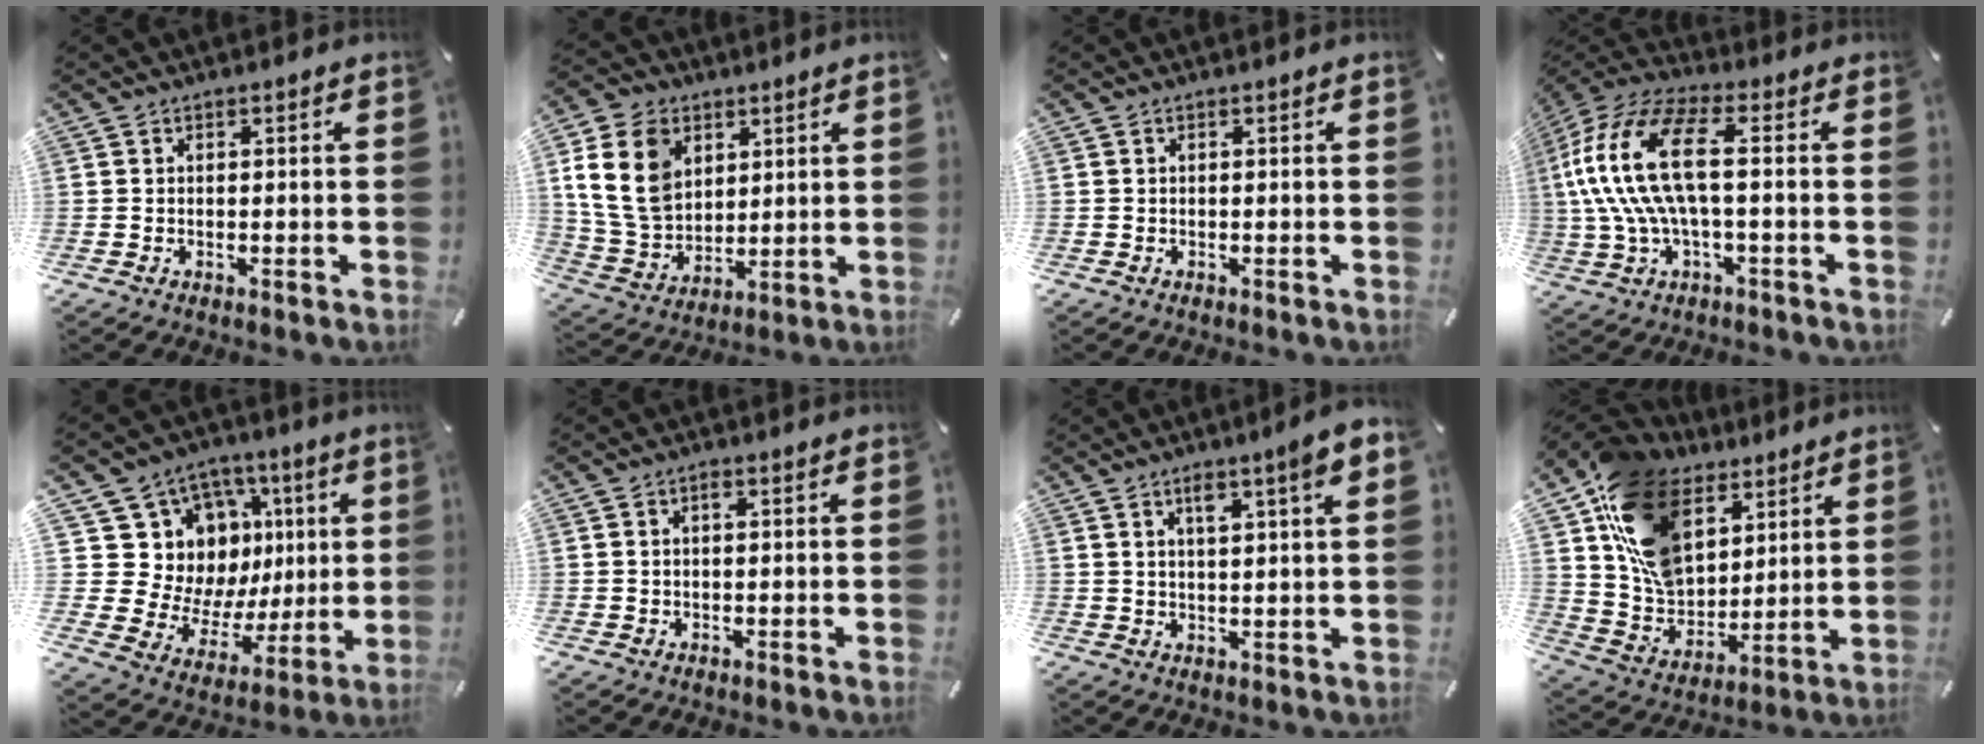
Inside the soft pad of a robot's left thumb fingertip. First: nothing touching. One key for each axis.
{"total": 14.4, "fx": 5.1, "fy": 11.0, "fz": 7.7, "tx": -0.193, "ty": -0.006, "tz": 0.095}
{"total": 0.0}
{"total": 18.1, "fx": 1.0, "fy": 8.1, "fz": 16.2, "tx": -0.344, "ty": -0.003, "tz": 0.010}
{"total": 13.0, "fx": 4.3, "fy": 12.1, "fz": 2.3, "tx": -0.026, "ty": -0.062, "tz": 0.105}
{"total": 1.3, "fx": 0.3, "fy": 0.6, "fz": 1.1, "tx": -0.022, "ty": 0.004, "tz": 0.004}
{"total": 6.4, "fx": 3.2, "fy": 0.9, "fz": 5.4, "tx": -0.094, "ty": -0.003, "tz": 0.050}
{"total": 18.9, "fx": 9.1, "fy": 13.7, "fz": 9.2, "tx": -0.193, "ty": -0.042, "tz": 0.176}